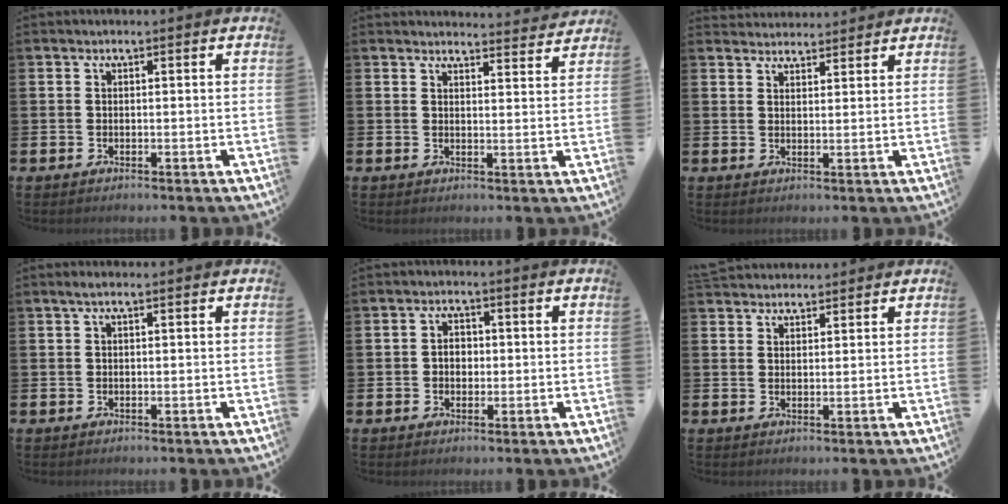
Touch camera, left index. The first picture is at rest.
{"total": 3.4, "force": [3.4, 0.1, -0.1], "torque": [0.008, -0.028, 0.059]}
{"total": 2.9, "force": [2.9, 0.6, -0.2], "torque": [0.007, -0.016, 0.052]}
{"total": 1.2, "force": [0.7, 0.1, 1.0], "torque": [-0.013, -0.001, 0.011]}
{"total": 2.5, "force": [0.0, 1.9, 1.6], "torque": [-0.008, -0.002, -0.007]}
{"total": 2.7, "force": [2.6, 0.7, -0.1], "torque": [-0.003, -0.009, 0.049]}